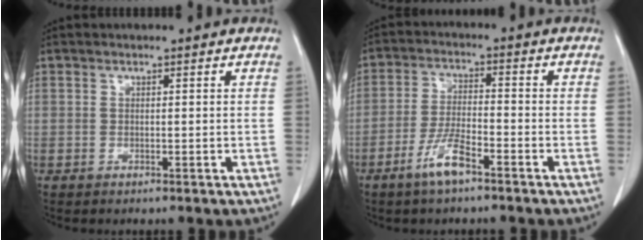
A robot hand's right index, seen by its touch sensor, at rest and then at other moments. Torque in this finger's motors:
{"motor_torque": [0.92, -0.84, 0.15, 0.08]}